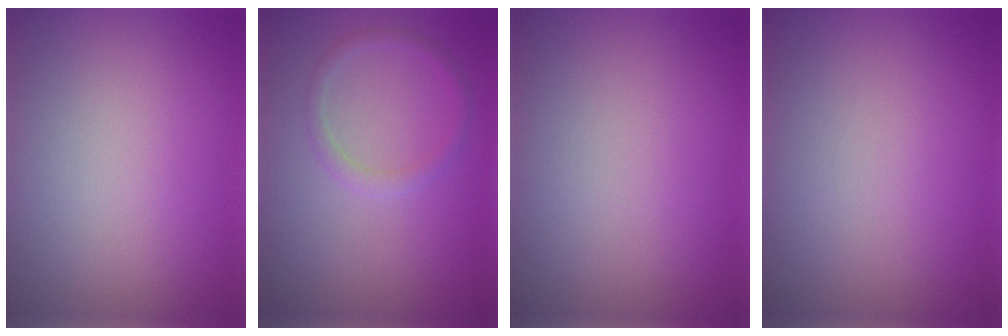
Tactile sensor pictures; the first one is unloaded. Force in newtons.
{"total": 1.3, "press": 1.3, "slide": 0.0}
{"total": 0.0}
{"total": 0.0}